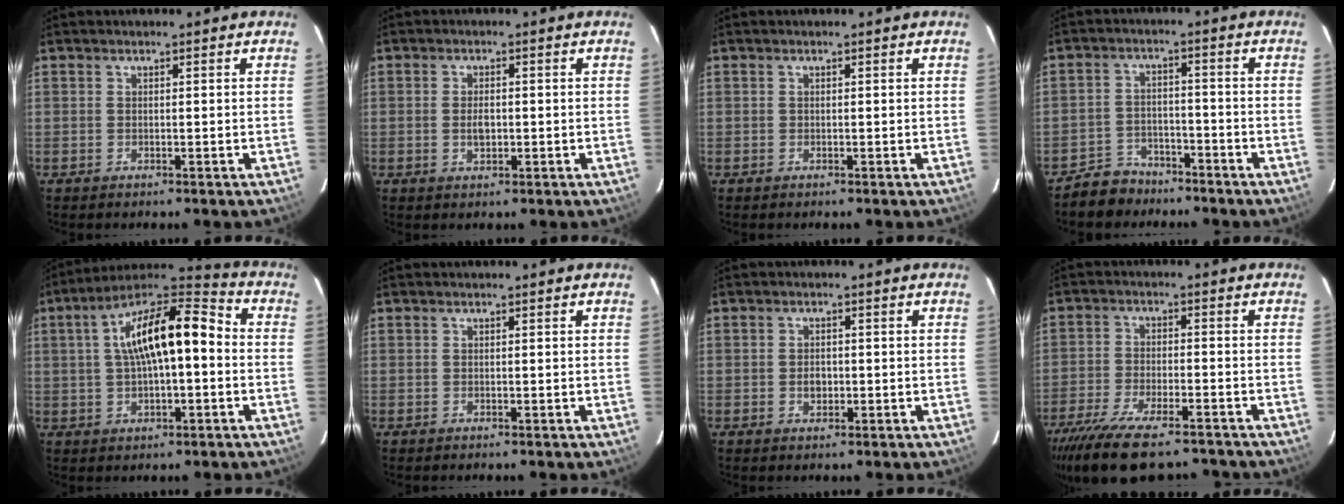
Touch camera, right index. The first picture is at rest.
{"total": 2.9, "force": [-0.3, 1.7, 2.3], "torque": [-0.042, 0.001, -0.004]}
{"total": 0.0}
{"total": 6.7, "force": [-5.5, 3.6, 0.8], "torque": [-0.038, 0.014, -0.087]}
{"total": 15.4, "force": [1.0, 5.7, 14.3], "torque": [-0.243, 0.034, 0.012]}
{"total": 0.0}
{"total": 2.4, "force": [-0.4, 1.8, 1.4], "torque": [-0.025, 0.003, -0.006]}
{"total": 16.2, "force": [-12.9, 4.6, 8.6], "torque": [-0.183, -0.038, -0.212]}